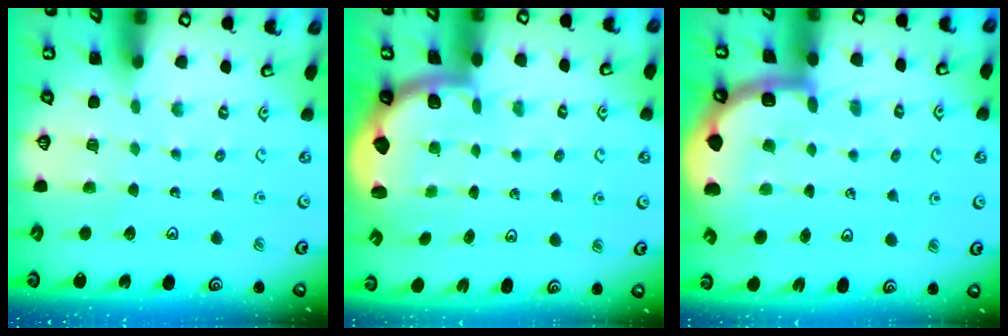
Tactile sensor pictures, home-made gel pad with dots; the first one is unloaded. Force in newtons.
{"total": 2.0, "press": 1.9, "slide": 0.5}
{"total": 6.1, "press": 5.9, "slide": 1.5}